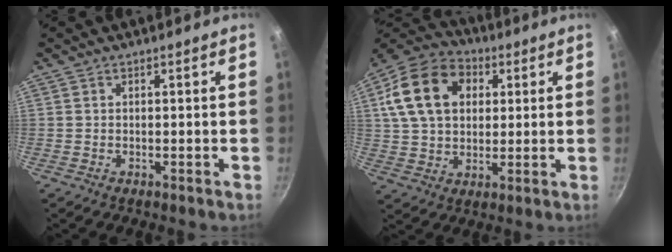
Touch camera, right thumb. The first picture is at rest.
{"total": 17.9, "force": [4.9, 13.0, 11.3], "torque": [-0.184, 0.015, 0.076]}